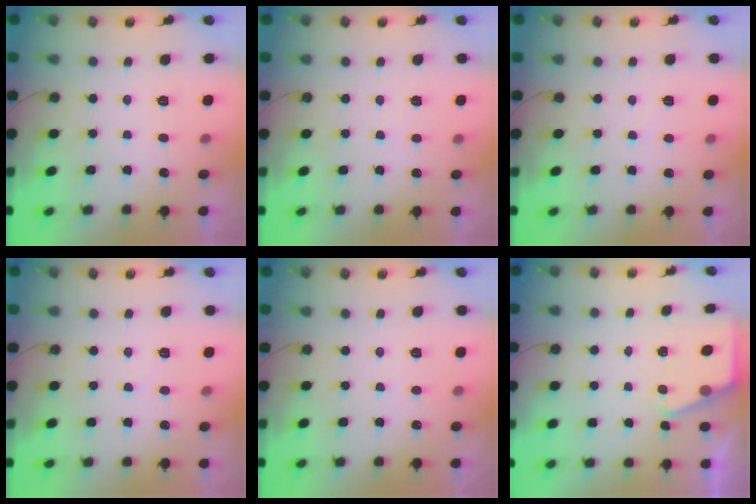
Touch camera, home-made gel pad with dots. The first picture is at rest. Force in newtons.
{"total": 3.3, "press": 3.3, "slide": 0.6}
{"total": 2.2, "press": 2.2, "slide": 0.4}
{"total": 2.4, "press": 2.4, "slide": 0.4}
{"total": 2.7, "press": 2.7, "slide": 0.5}
{"total": 2.7, "press": 2.7, "slide": 0.5}